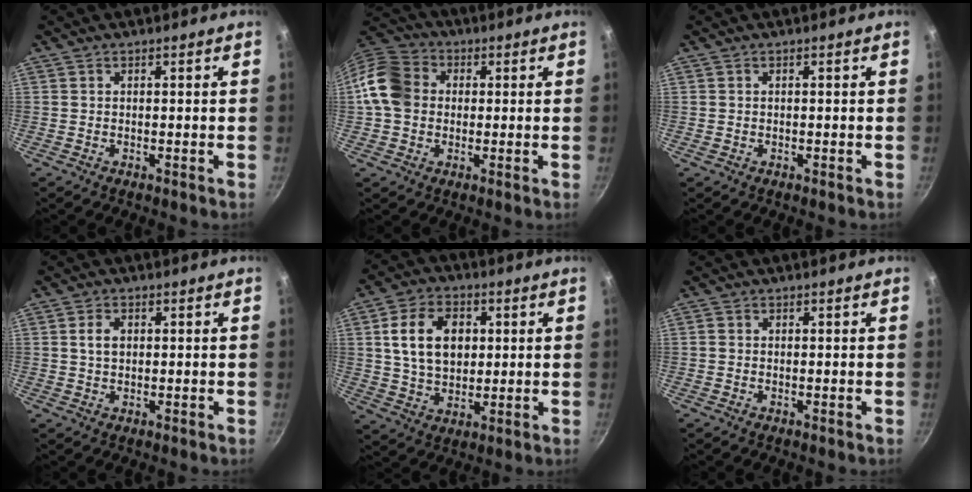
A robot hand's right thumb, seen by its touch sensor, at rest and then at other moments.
{"total": 11.1, "force": [0.4, 9.2, 6.3], "torque": [-0.099, 0.021, -0.011]}
{"total": 0.0}
{"total": 2.9, "force": [0.6, 2.0, 2.0], "torque": [-0.030, 0.002, 0.011]}
{"total": 12.6, "force": [2.5, 8.9, 8.5], "torque": [-0.126, -0.001, 0.044]}
{"total": 0.7, "force": [0.0, 0.6, 0.2], "torque": [-0.003, 0.002, -0.002]}